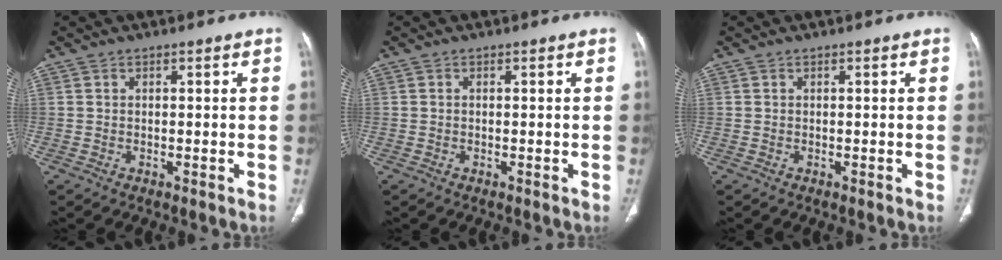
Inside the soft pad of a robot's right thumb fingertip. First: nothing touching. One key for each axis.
{"total": 0.0}
{"total": 0.0}